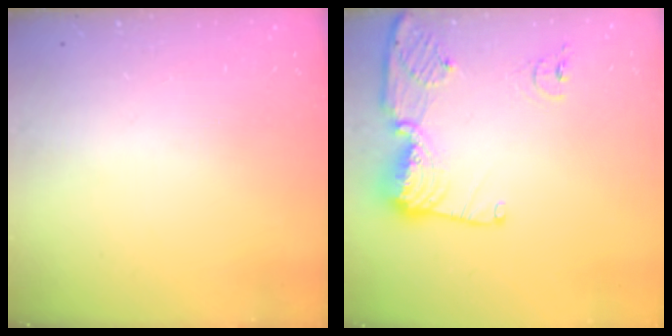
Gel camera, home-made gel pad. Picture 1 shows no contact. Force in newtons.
{"total": 14.2, "press": 14.1, "slide": 1.6}